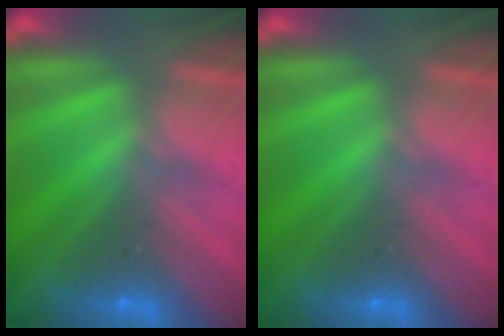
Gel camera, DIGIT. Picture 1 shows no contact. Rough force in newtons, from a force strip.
{"total": 0.0}